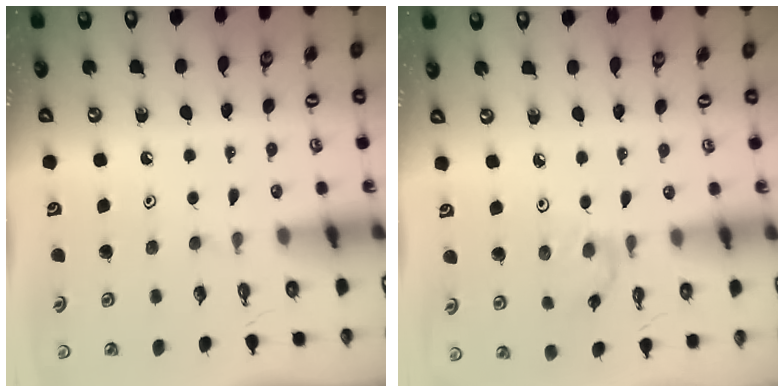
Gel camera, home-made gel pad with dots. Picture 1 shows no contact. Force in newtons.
{"total": 1.4, "press": 1.4, "slide": 0.3}